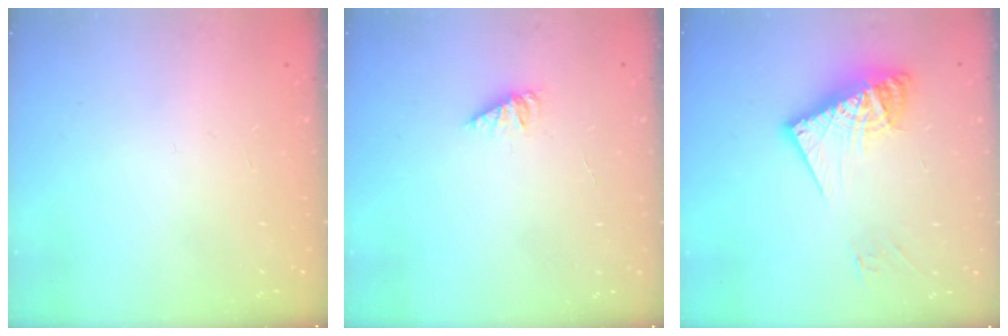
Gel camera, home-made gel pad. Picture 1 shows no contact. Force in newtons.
{"total": 1.6, "press": 1.6, "slide": 0.2}
{"total": 14.2, "press": 14.1, "slide": 1.5}